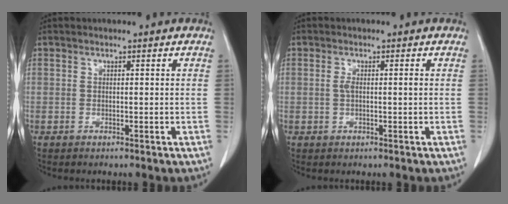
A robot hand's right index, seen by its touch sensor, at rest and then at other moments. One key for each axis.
{"total": 1.7, "fx": 0.0, "fy": 0.3, "fz": 1.7, "tx": -0.036, "ty": 0.001, "tz": 0.000}